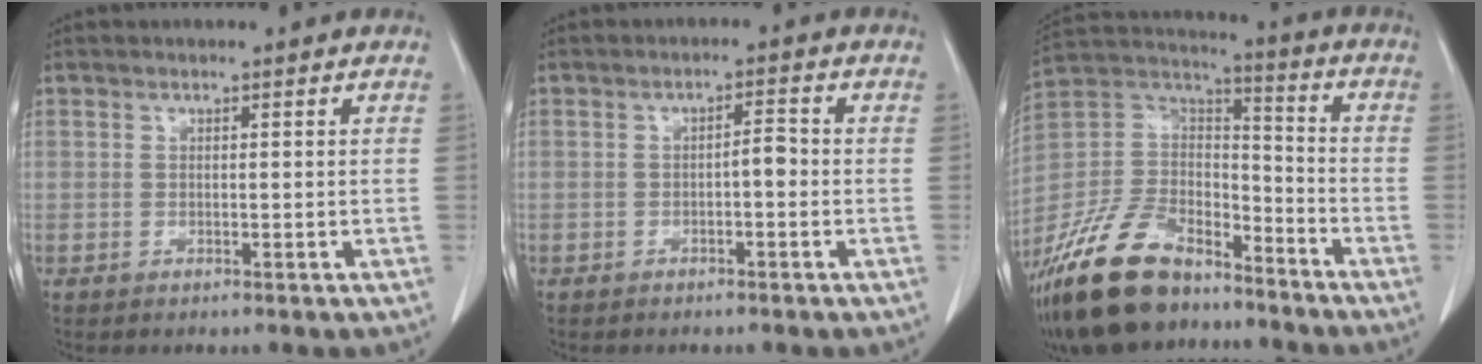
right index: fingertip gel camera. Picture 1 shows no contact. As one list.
[{"total": 2.2, "force": [-0.5, 0.6, 2.0], "torque": [-0.028, 0.006, -0.010]}, {"total": 19.8, "force": [-15.0, 8.5, 9.7], "torque": [-0.217, 0.013, -0.278]}]